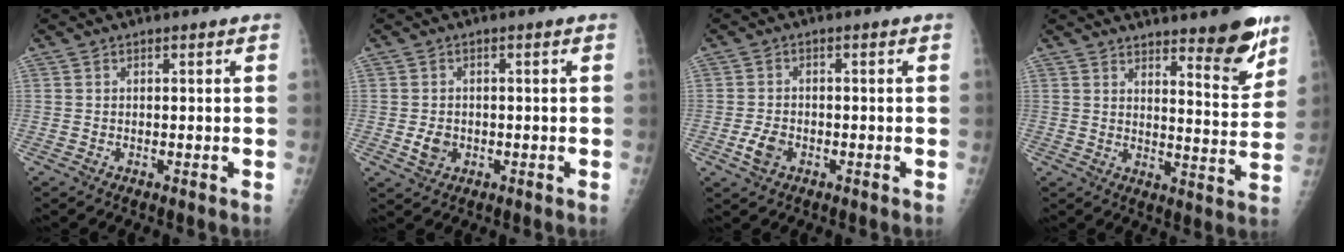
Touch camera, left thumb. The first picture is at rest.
{"total": 3.0, "force": [-0.6, 2.4, 1.8], "torque": [-0.025, 0.003, -0.007]}
{"total": 3.6, "force": [-1.5, 2.3, 2.3], "torque": [-0.046, 0.008, -0.027]}
{"total": 11.0, "force": [7.8, 2.4, 7.5], "torque": [-0.075, -0.060, 0.115]}